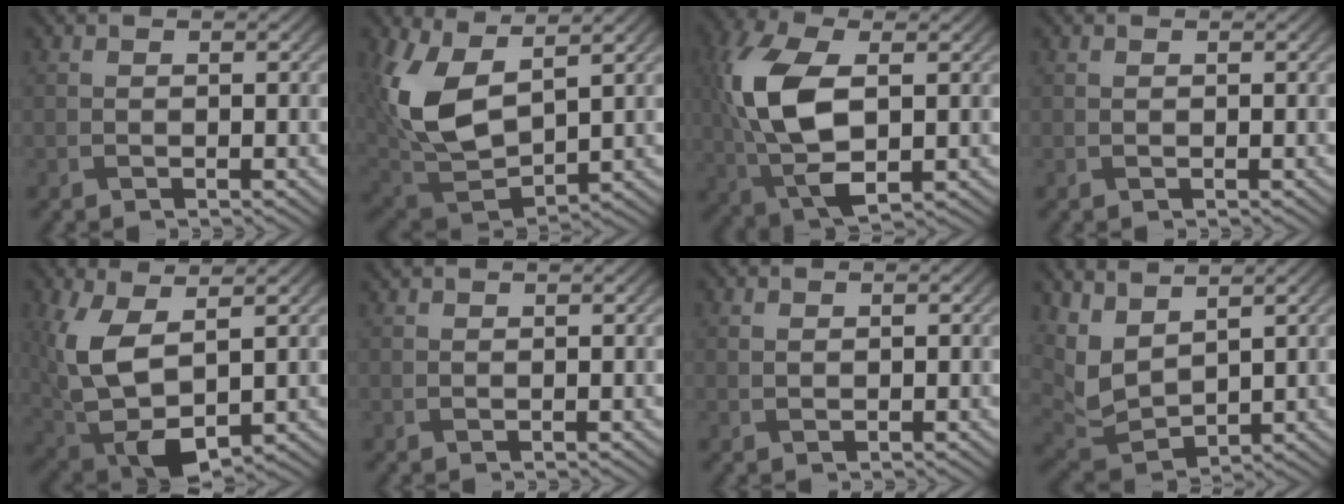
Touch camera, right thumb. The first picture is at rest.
{"total": 12.6, "force": [4.3, 6.8, 9.7], "torque": [-0.246, -0.005, 0.092]}
{"total": 12.7, "force": [1.0, 6.6, 10.8], "torque": [-0.267, 0.004, 0.020]}
{"total": 0.0}
{"total": 11.9, "force": [2.1, 6.3, 9.9], "torque": [-0.236, -0.010, 0.045]}
{"total": 0.9, "force": [0.8, 0.0, 0.3], "torque": [-0.012, 0.001, 0.013]}
{"total": 0.7, "force": [0.5, 0.3, 0.4], "torque": [-0.013, -0.001, 0.013]}
{"total": 7.0, "force": [4.0, 3.2, 4.8], "torque": [-0.132, -0.005, 0.085]}